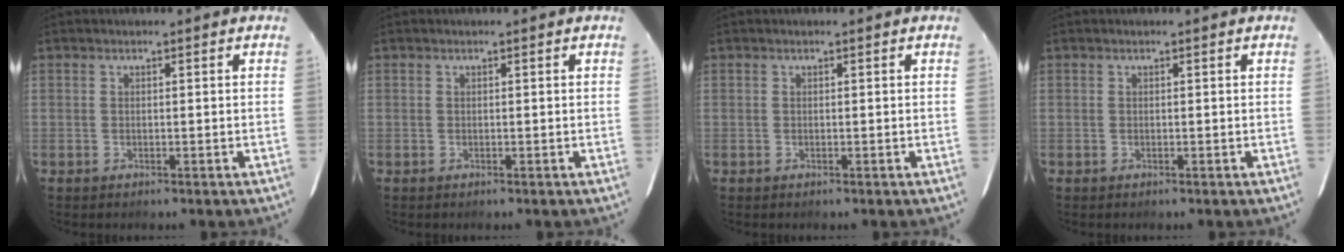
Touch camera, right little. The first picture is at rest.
{"total": 0.0}
{"total": 0.0}
{"total": 0.0}